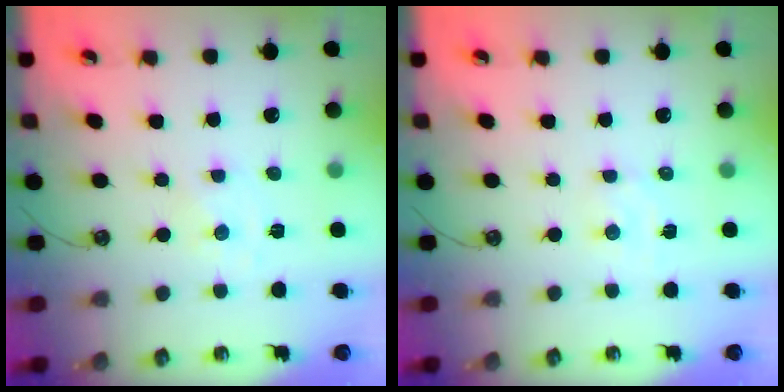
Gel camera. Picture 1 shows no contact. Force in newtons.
{"total": 2.8, "press": 2.7, "slide": 0.4}